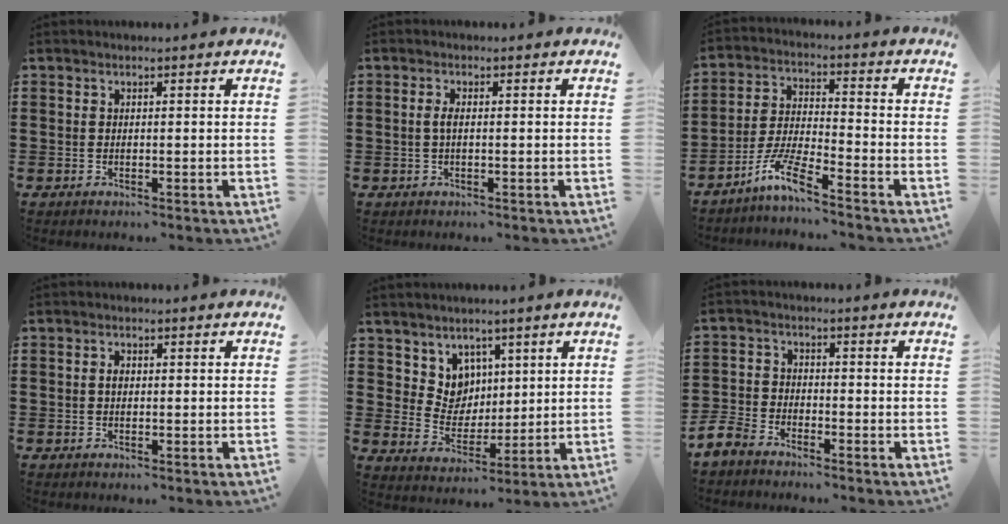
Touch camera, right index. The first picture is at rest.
{"total": 1.7, "force": [-0.2, 0.4, 1.6], "torque": [-0.038, -0.002, -0.007]}
{"total": 6.9, "force": [-5.6, 0.1, 4.1], "torque": [-0.103, -0.014, -0.113]}
{"total": 1.1, "force": [0.1, 0.6, 1.0], "torque": [-0.020, 0.003, 0.000]}
{"total": 6.2, "force": [3.6, 5.0, 0.9], "torque": [-0.050, -0.005, 0.070]}
{"total": 4.3, "force": [-3.9, 1.3, 1.1], "torque": [-0.059, -0.011, -0.090]}